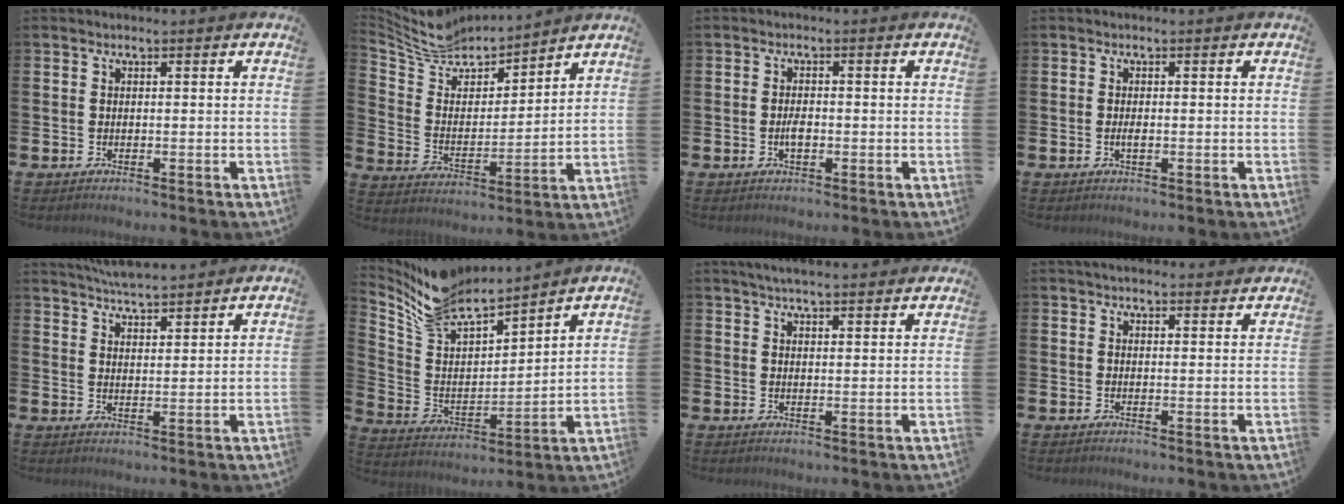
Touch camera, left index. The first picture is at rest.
{"total": 8.0, "force": [7.6, 2.3, 0.9], "torque": [-0.066, -0.054, 0.139]}
{"total": 1.9, "force": [-0.4, 0.9, 1.6], "torque": [-0.022, -0.001, -0.010]}
{"total": 0.9, "force": [-0.2, 0.3, 0.8], "torque": [-0.025, 0.003, -0.002]}
{"total": 5.1, "force": [5.1, 0.1, 0.4], "torque": [-0.021, -0.030, 0.093]}
{"total": 8.5, "force": [8.1, 1.8, 1.8], "torque": [-0.083, -0.058, 0.146]}
{"total": 3.8, "force": [3.7, 0.1, 0.9], "torque": [-0.025, -0.010, 0.067]}
{"total": 2.5, "force": [2.5, 0.4, 0.2], "torque": [-0.010, -0.007, 0.045]}